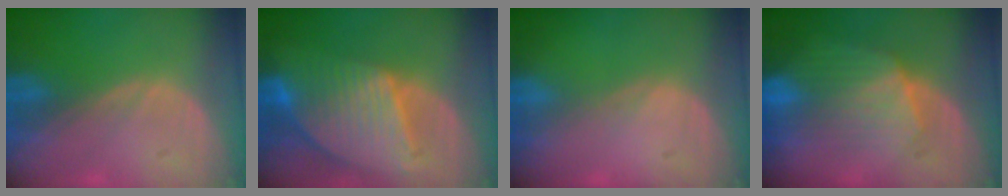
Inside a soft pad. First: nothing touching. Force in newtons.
{"total": 9.6, "press": 8.4, "slide": 4.8}
{"total": 0.0}
{"total": 7.4, "press": 7.4, "slide": 0.3}